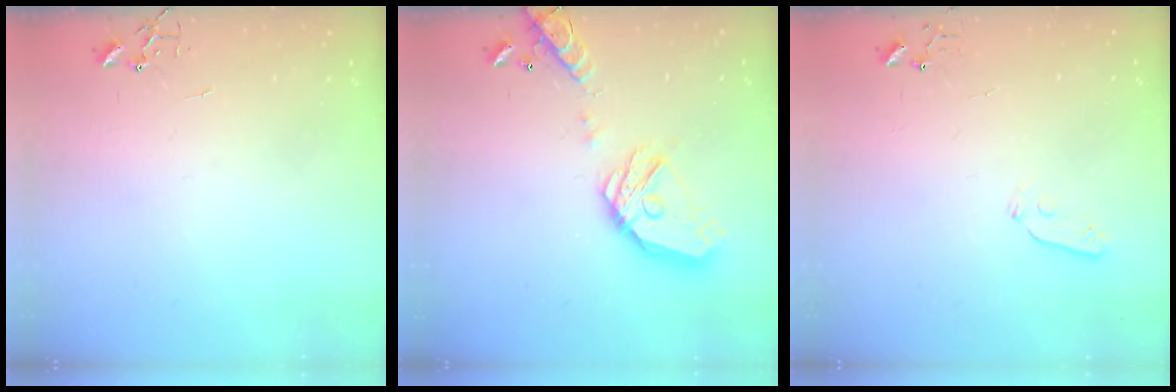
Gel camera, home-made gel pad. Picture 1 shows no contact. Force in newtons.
{"total": 19.0, "press": 18.9, "slide": 2.0}
{"total": 3.5, "press": 3.5, "slide": 0.4}